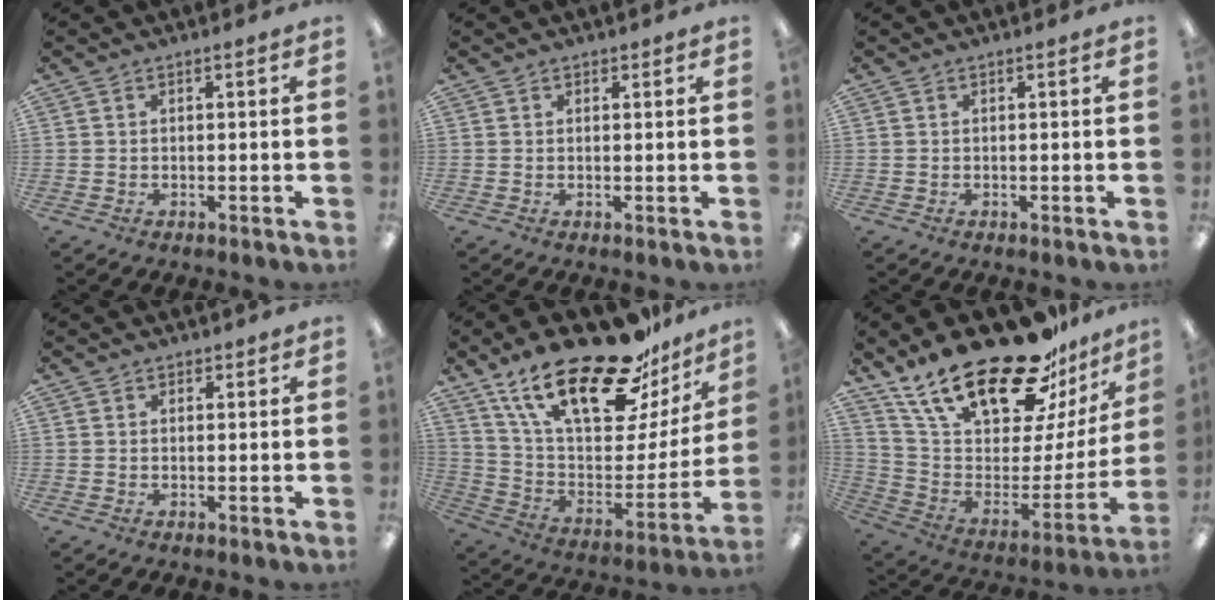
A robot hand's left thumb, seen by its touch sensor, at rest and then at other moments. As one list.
[{"total": 0.9, "force": [0.7, 0.5, 0.0], "torque": [0.008, -0.002, 0.012]}, {"total": 0.0}, {"total": 1.1, "force": [0.9, 0.7, 0.1], "torque": [0.006, -0.002, 0.015]}, {"total": 26.8, "force": [19.7, 9.2, 15.7], "torque": [-0.261, -0.127, 0.338]}, {"total": 27.6, "force": [20.4, 9.7, 15.9], "torque": [-0.280, -0.141, 0.363]}]